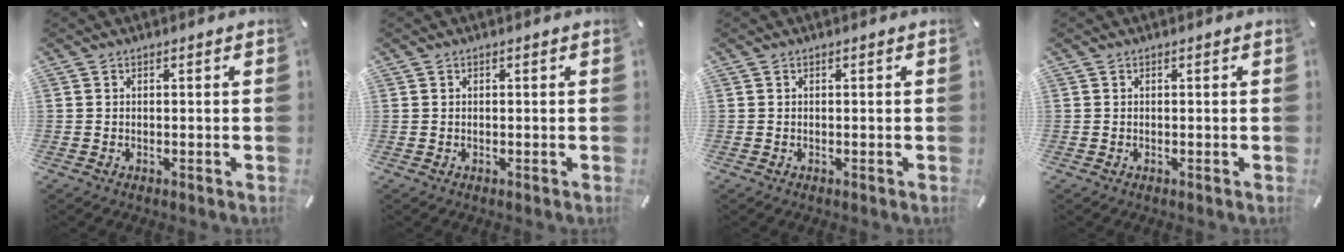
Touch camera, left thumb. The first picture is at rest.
{"total": 0.0}
{"total": 0.0}
{"total": 0.0}